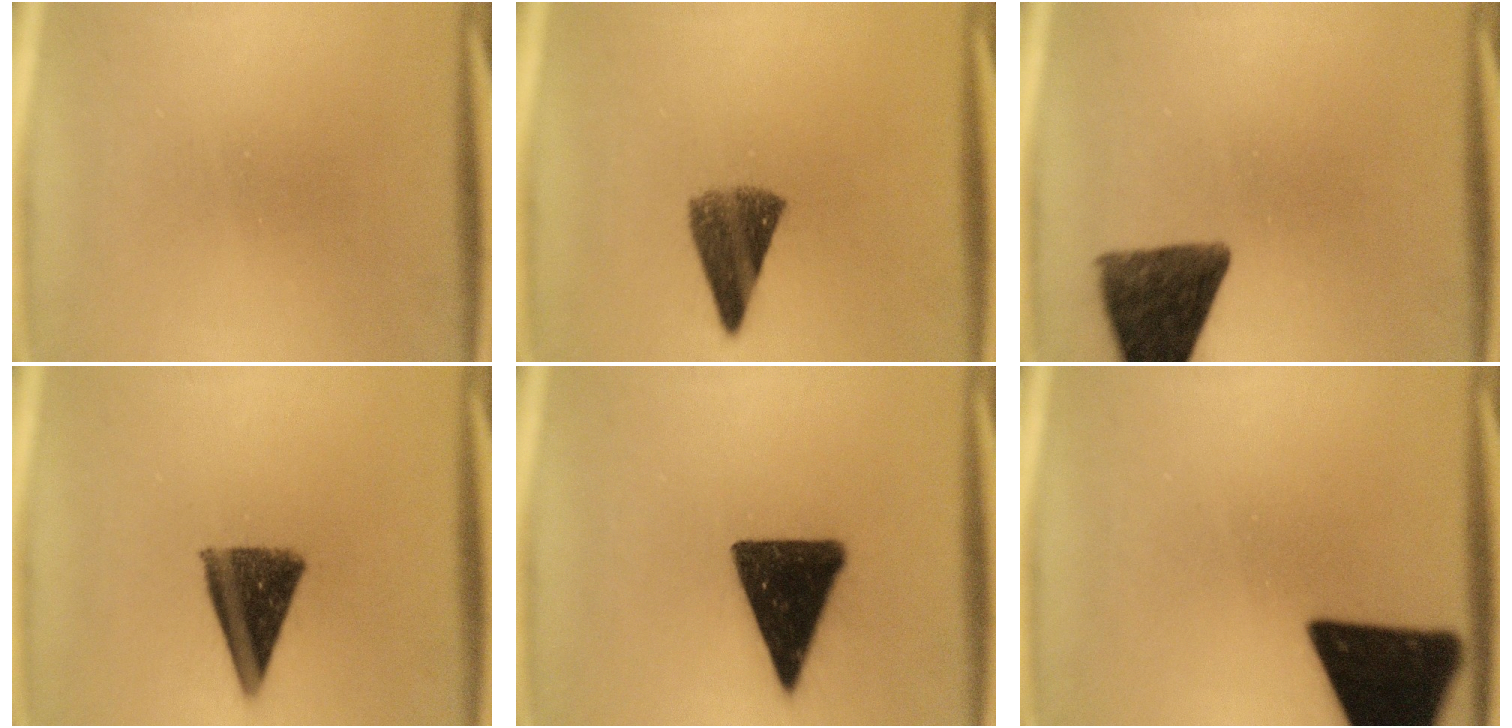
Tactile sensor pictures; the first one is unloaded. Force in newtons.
{"total": 7.6}
{"total": 11.2}
{"total": 10.4}
{"total": 15.4}
{"total": 18.9}